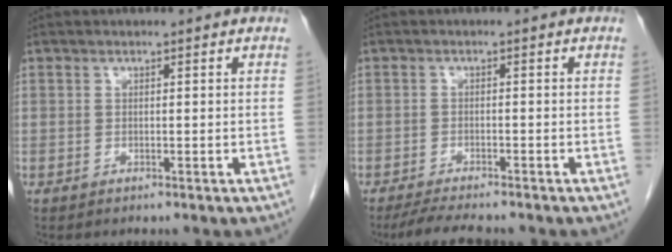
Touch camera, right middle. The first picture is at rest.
{"total": 5.3, "force": [-4.6, 0.6, 2.5], "torque": [-0.043, -0.014, -0.075]}